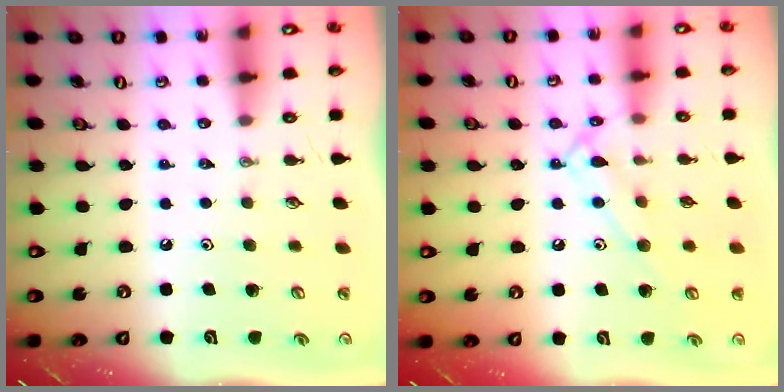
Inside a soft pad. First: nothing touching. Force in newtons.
{"total": 11.6, "press": 11.6, "slide": 0.7}